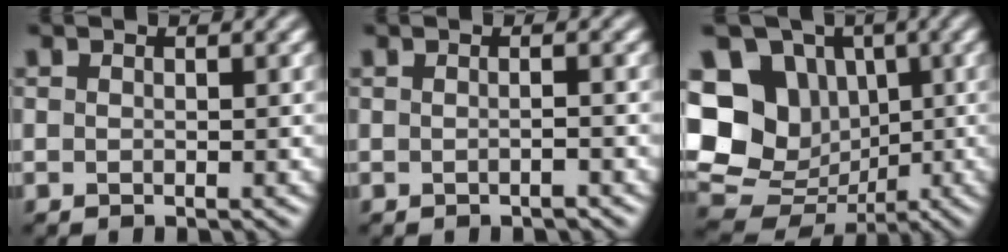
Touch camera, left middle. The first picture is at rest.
{"total": 1.0, "force": [-0.3, 0.3, 0.9], "torque": [-0.009, 0.001, -0.008]}
{"total": 17.4, "force": [1.7, 15.3, 8.1], "torque": [-0.186, 0.024, 0.012]}